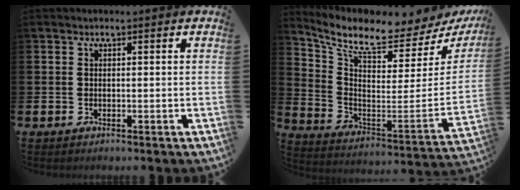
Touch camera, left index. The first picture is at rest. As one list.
[{"total": 7.5, "force": [6.6, 1.7, 3.1], "torque": [-0.088, -0.074, 0.103]}]